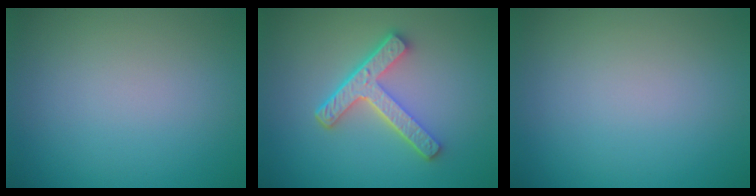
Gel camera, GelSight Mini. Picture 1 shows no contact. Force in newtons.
{"total": 5.0, "press": 3.7, "slide": 3.4}
{"total": 0.0}